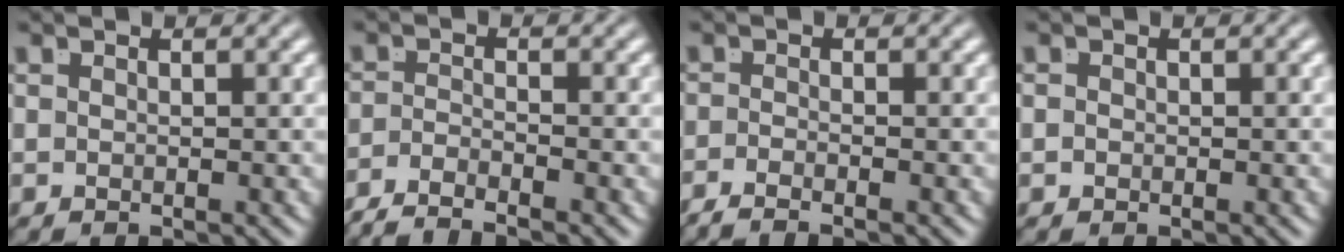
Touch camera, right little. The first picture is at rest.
{"total": 4.1, "force": [-3.9, 0.7, 1.3], "torque": [-0.021, -0.016, -0.059]}
{"total": 2.2, "force": [-2.0, -0.2, 0.8], "torque": [-0.014, -0.009, -0.032]}
{"total": 0.0}